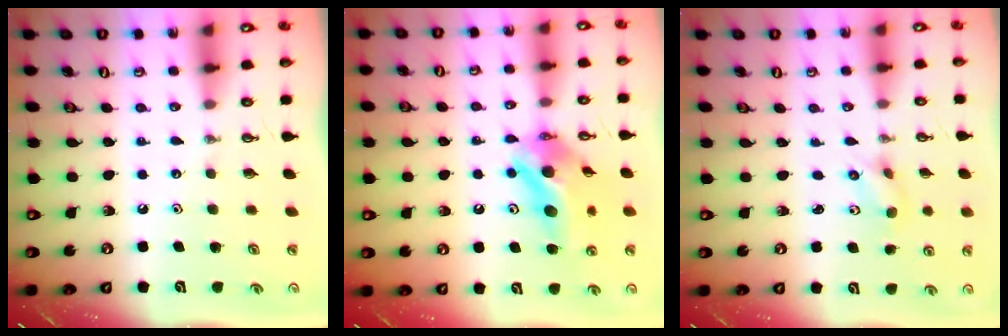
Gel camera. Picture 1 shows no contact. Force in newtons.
{"total": 12.8, "press": 12.4, "slide": 3.0}
{"total": 2.0, "press": 1.8, "slide": 0.9}